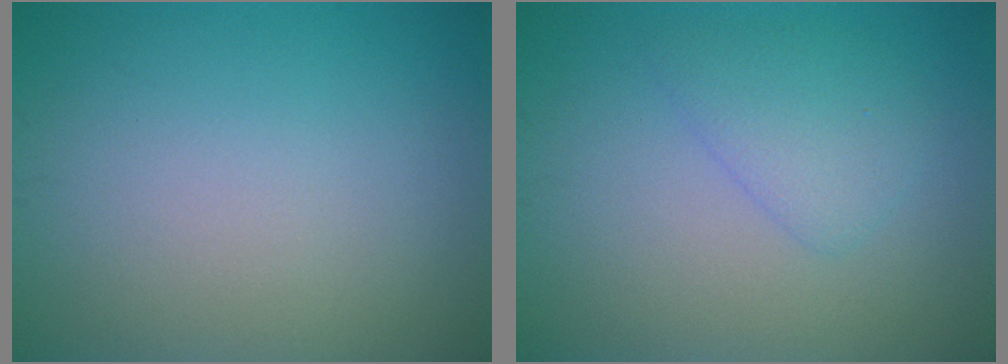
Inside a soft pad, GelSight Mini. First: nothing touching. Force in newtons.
{"total": 2.5, "press": 2.4, "slide": 0.2}